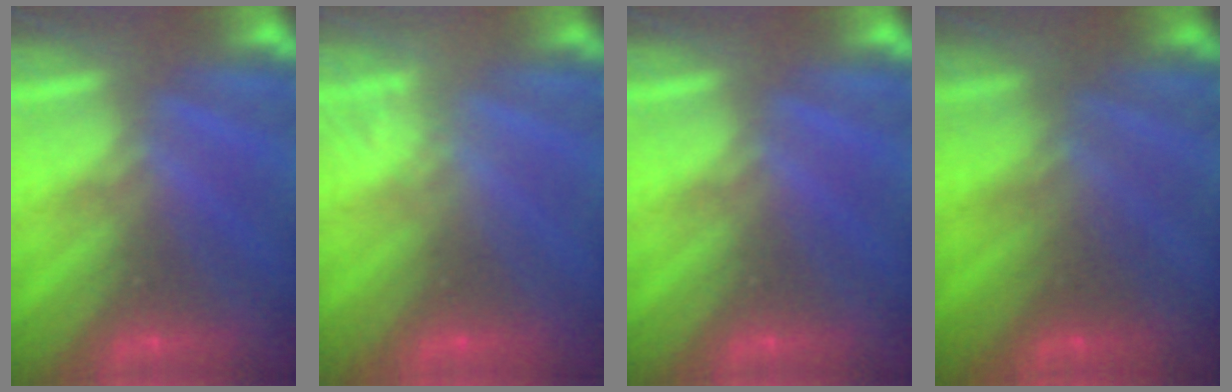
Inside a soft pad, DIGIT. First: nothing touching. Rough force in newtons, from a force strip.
{"total": 1.6}
{"total": 0.0}
{"total": 1.9}